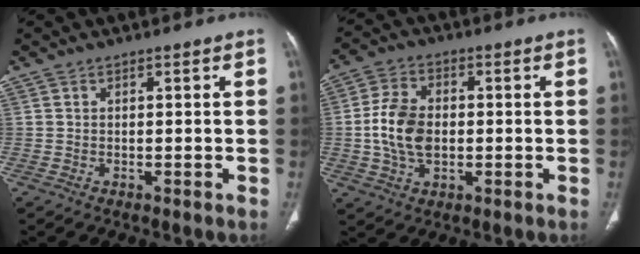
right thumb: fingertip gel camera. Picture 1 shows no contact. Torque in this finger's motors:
{"motor_torque": [1.57, 1.37, 0.88, -0.79, 0.06]}